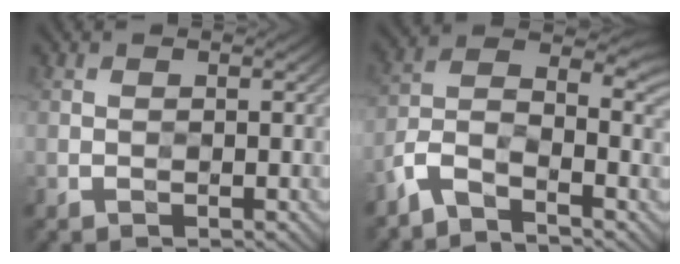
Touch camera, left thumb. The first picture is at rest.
{"total": 5.4, "force": [-3.9, 1.8, 3.3], "torque": [-0.069, -0.004, -0.095]}